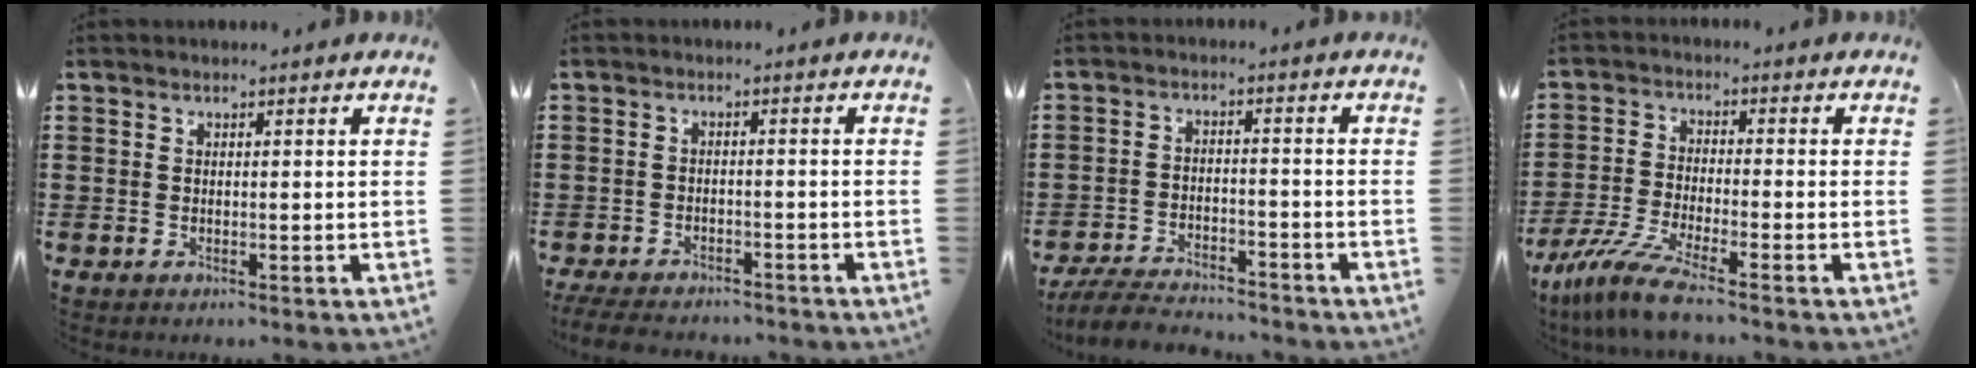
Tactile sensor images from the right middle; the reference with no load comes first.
{"total": 3.7, "force": [-3.6, 0.5, 0.5], "torque": [-0.018, -0.003, -0.077]}
{"total": 5.7, "force": [-5.5, 0.5, 1.5], "torque": [-0.035, -0.001, -0.108]}
{"total": 7.6, "force": [-6.2, 0.3, 4.3], "torque": [-0.099, -0.016, -0.121]}